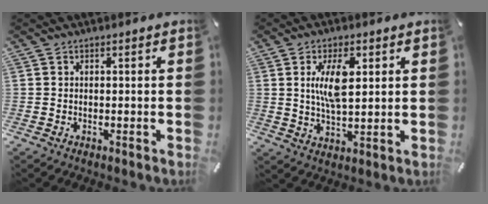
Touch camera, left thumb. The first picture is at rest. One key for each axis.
{"total": 9.7, "fx": 2.9, "fy": 4.4, "fz": 8.1, "tx": -0.164, "ty": -0.009, "tz": 0.039}